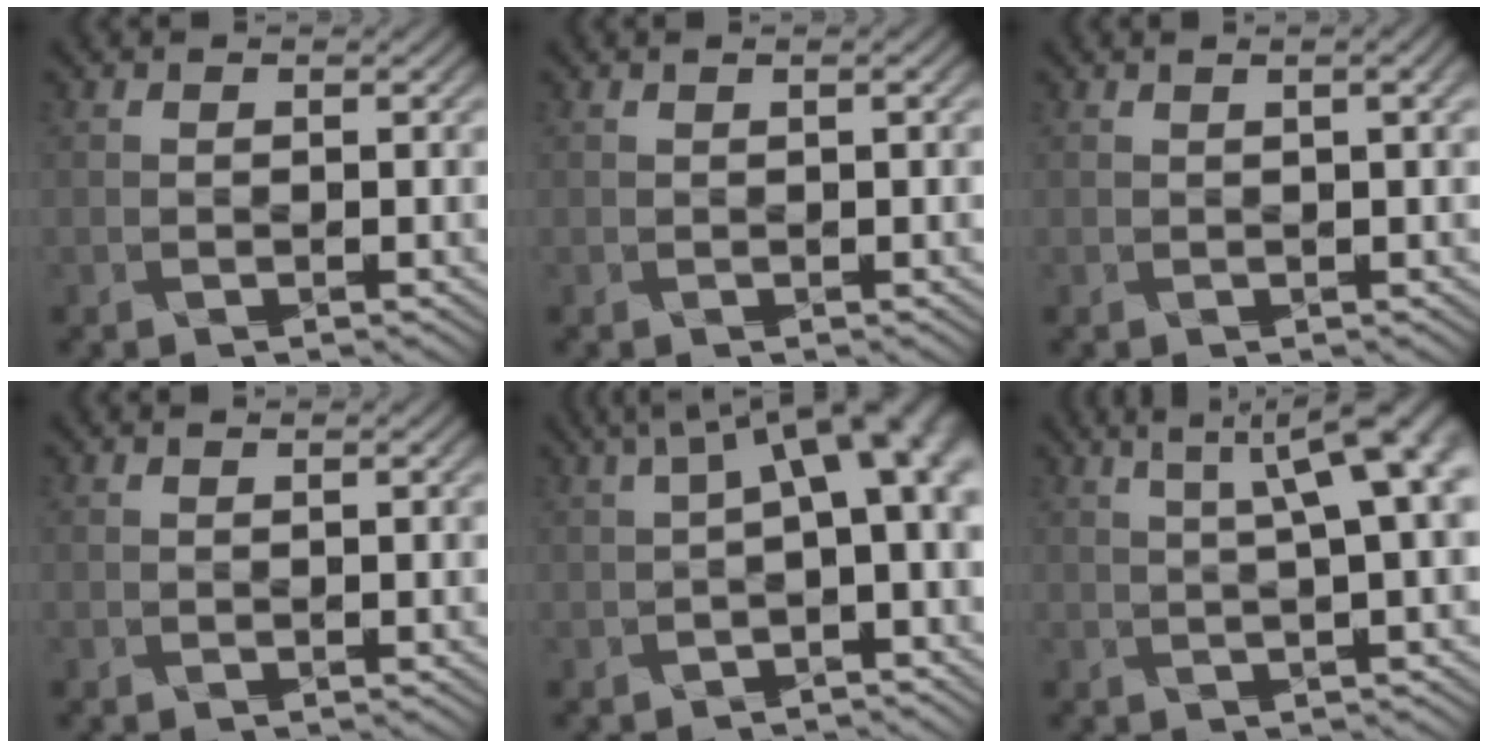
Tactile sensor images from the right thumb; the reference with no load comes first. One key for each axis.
{"total": 0.8, "fx": 0.1, "fy": 0.1, "fz": 0.8, "tx": -0.015, "ty": 0.005, "tz": 0.002}
{"total": 2.4, "fx": 0.7, "fy": 0.6, "fz": 2.2, "tx": -0.029, "ty": 0.006, "tz": 0.006}
{"total": 0.6, "fx": 0.2, "fy": 0.0, "fz": 0.5, "tx": -0.010, "ty": 0.004, "tz": 0.004}
{"total": 9.1, "fx": 1.5, "fy": 3.6, "fz": 8.3, "tx": -0.117, "ty": 0.016, "tz": 0.025}
{"total": 9.2, "fx": 3.0, "fy": 2.5, "fz": 8.4, "tx": -0.095, "ty": 0.037, "tz": 0.037}